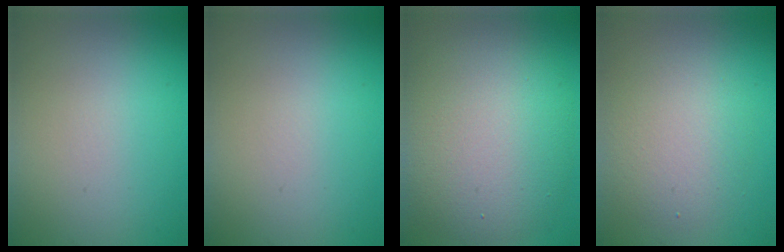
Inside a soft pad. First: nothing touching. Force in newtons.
{"total": 0.0}
{"total": 10.2, "press": 10.2, "slide": 0.5}
{"total": 3.8, "press": 3.8, "slide": 0.4}